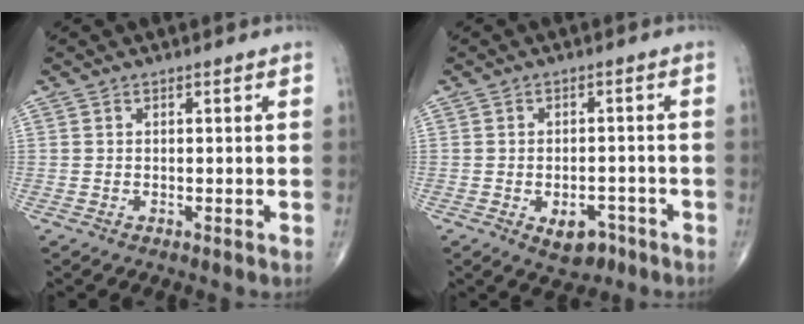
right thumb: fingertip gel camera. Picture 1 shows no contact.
{"total": 5.5, "force": [-2.7, 3.4, 3.4], "torque": [-0.032, 0.016, -0.034]}